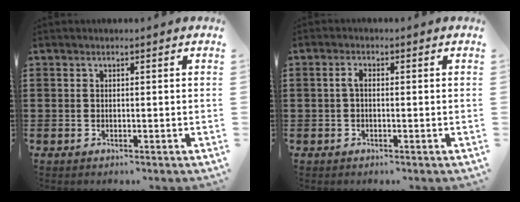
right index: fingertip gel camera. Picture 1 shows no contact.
{"total": 1.7, "force": [-0.2, 0.7, 1.5], "torque": [-0.036, 0.000, -0.007]}